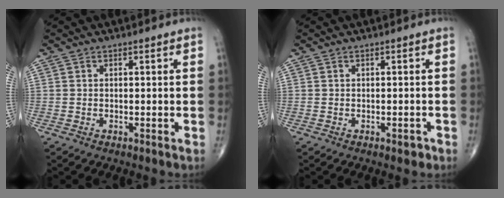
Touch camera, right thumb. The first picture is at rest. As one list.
[{"total": 1.2, "force": [-0.7, 0.7, 0.7], "torque": [-0.004, 0.000, -0.009]}]